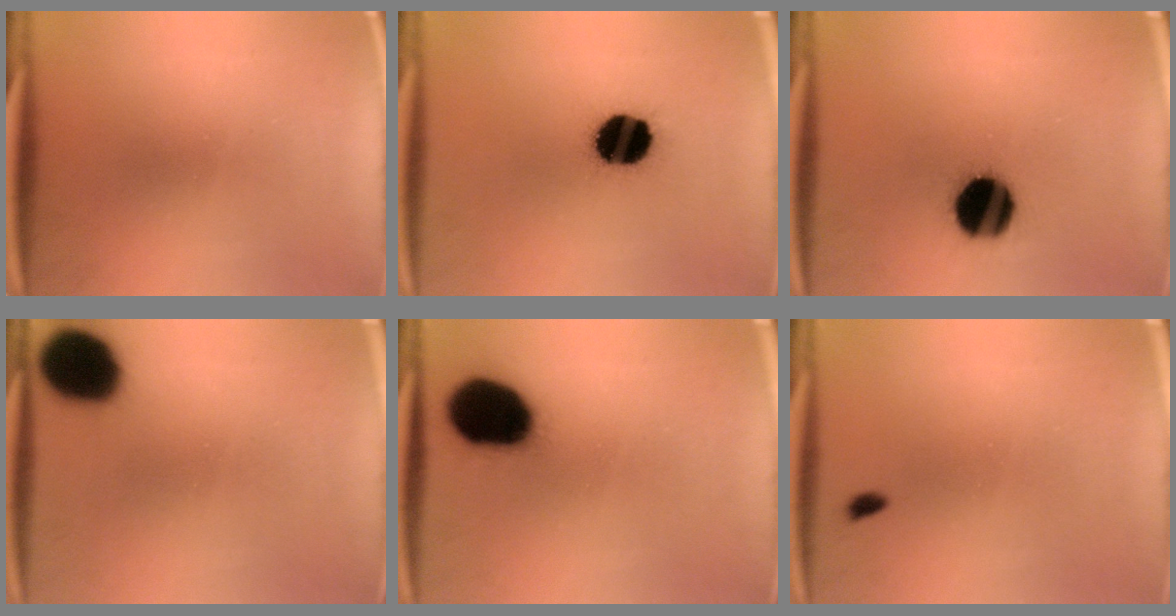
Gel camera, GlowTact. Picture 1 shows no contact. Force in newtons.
{"total": 14.7}
{"total": 16.2}
{"total": 16.4}
{"total": 19.3}
{"total": 0.7}